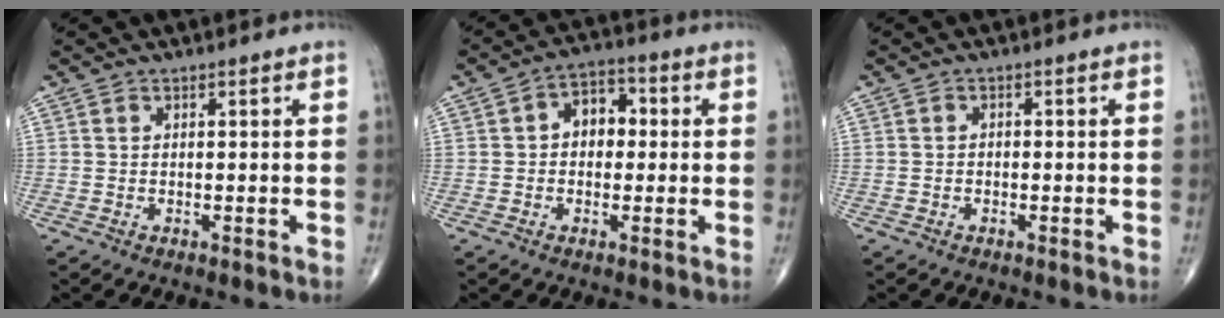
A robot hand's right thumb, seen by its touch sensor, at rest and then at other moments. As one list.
[{"total": 7.0, "force": [0.6, 5.0, 4.9], "torque": [-0.049, 0.021, 0.001]}, {"total": 0.7, "force": [-0.3, 0.6, 0.4], "torque": [-0.003, 0.003, -0.008]}]